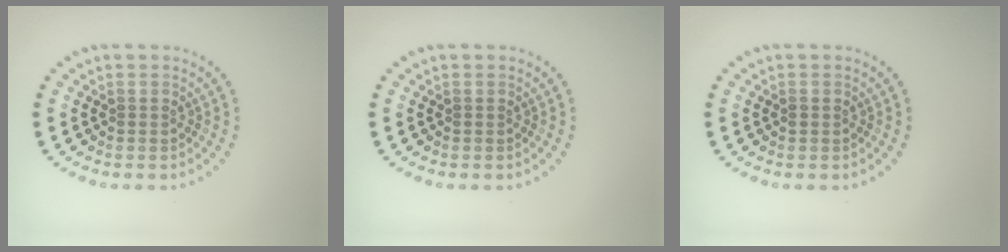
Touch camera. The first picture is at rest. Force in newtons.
{"total": 0.0}
{"total": 0.6, "press": 0.6, "slide": 0.1}